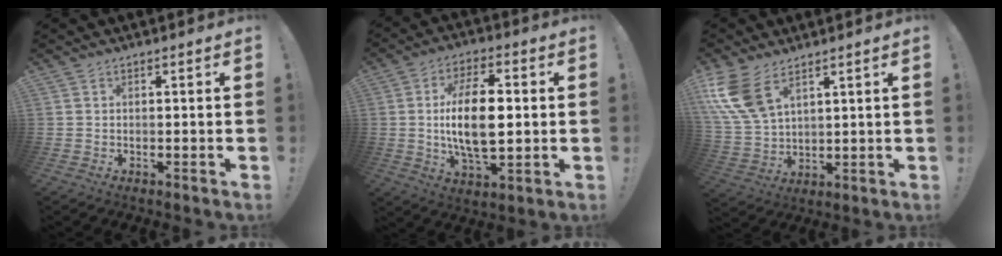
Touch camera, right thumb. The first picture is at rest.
{"total": 16.1, "force": [0.3, 7.5, 14.2], "torque": [-0.270, -0.002, -0.003]}
{"total": 12.5, "force": [7.1, 6.7, 7.8], "torque": [-0.178, -0.027, 0.141]}